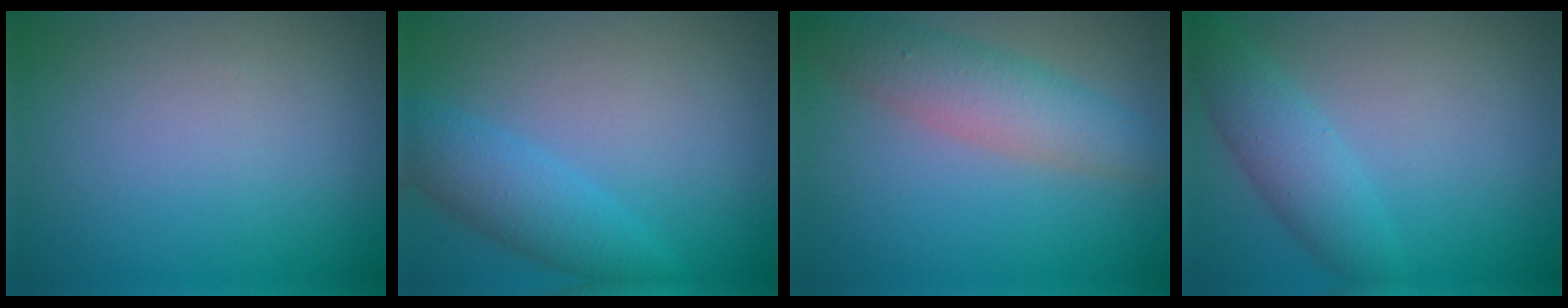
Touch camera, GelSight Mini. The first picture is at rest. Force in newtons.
{"total": 3.9, "press": 3.9, "slide": 0.1}
{"total": 4.6, "press": 4.6, "slide": 0.1}
{"total": 3.6, "press": 3.6, "slide": 0.0}